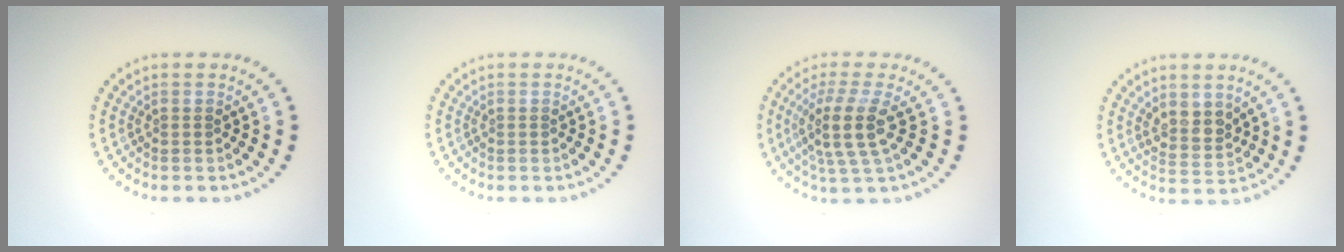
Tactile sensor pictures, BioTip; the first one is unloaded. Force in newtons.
{"total": 0.0}
{"total": 4.2, "press": 3.3, "slide": 2.6}
{"total": 2.4, "press": 2.2, "slide": 1.1}